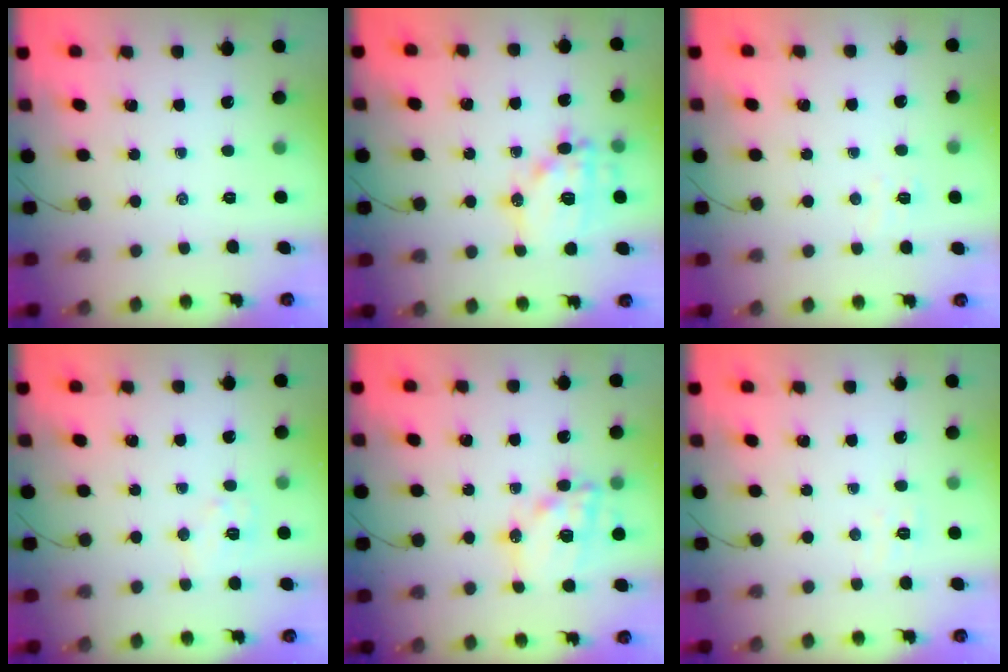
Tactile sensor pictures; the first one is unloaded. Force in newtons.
{"total": 15.0, "press": 14.8, "slide": 2.4}
{"total": 3.6, "press": 3.5, "slide": 0.7}
{"total": 6.9, "press": 6.8, "slide": 1.1}
{"total": 15.7, "press": 15.3, "slide": 3.5}
{"total": 4.7, "press": 4.5, "slide": 1.1}